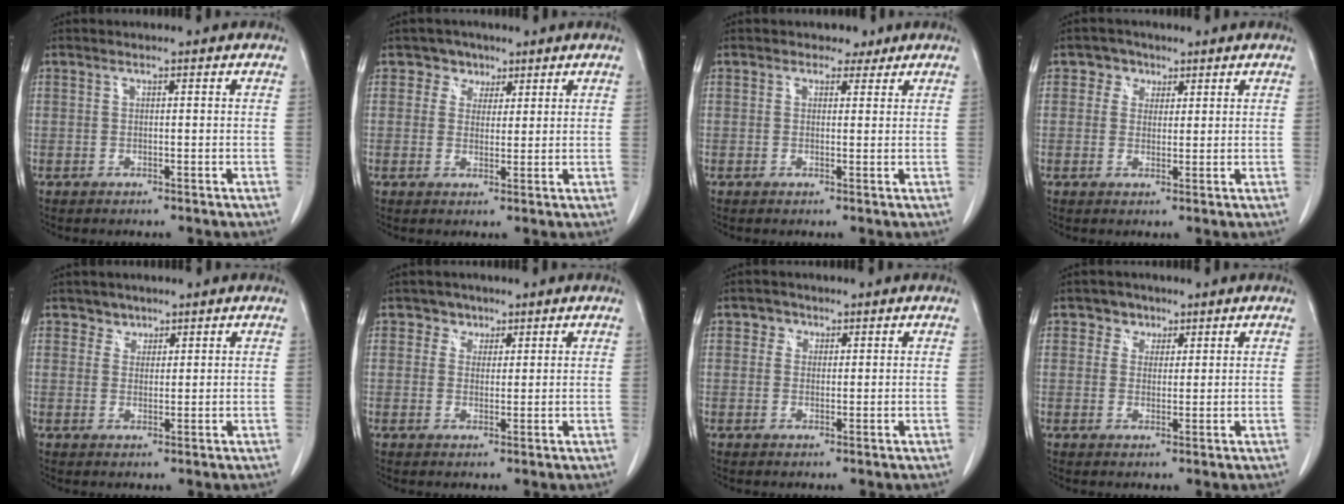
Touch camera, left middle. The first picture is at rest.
{"total": 3.2, "force": [1.8, 2.6, 0.2], "torque": [0.003, 0.005, 0.023]}
{"total": 2.2, "force": [1.5, 1.6, 0.2], "torque": [0.002, 0.005, 0.016]}
{"total": 2.8, "force": [1.4, 2.4, 0.4], "torque": [0.000, 0.004, 0.017]}
{"total": 1.9, "force": [1.5, 1.2, -0.3], "torque": [0.012, -0.001, 0.020]}
{"total": 2.3, "force": [1.5, 1.8, -0.1], "torque": [0.009, 0.001, 0.018]}
{"total": 1.9, "force": [0.9, 1.6, 0.3], "torque": [0.004, 0.000, 0.009]}
{"total": 2.7, "force": [1.6, 2.2, 0.2], "torque": [0.004, 0.003, 0.020]}